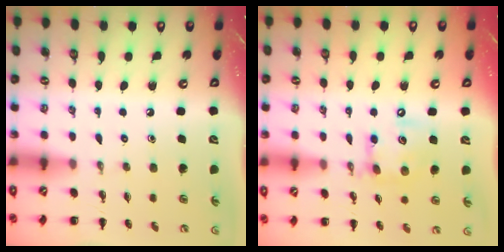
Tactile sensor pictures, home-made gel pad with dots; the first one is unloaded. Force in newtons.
{"total": 12.2, "press": 12.0, "slide": 1.9}